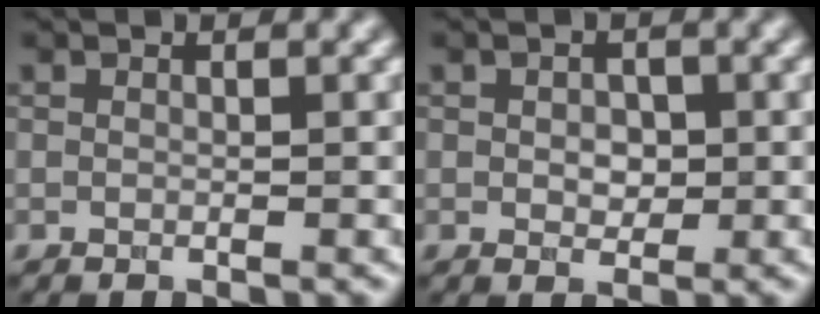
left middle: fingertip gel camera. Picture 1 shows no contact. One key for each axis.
{"total": 1.8, "fx": 0.0, "fy": 1.2, "fz": 1.3, "tx": -0.024, "ty": -0.001, "tz": 0.001}